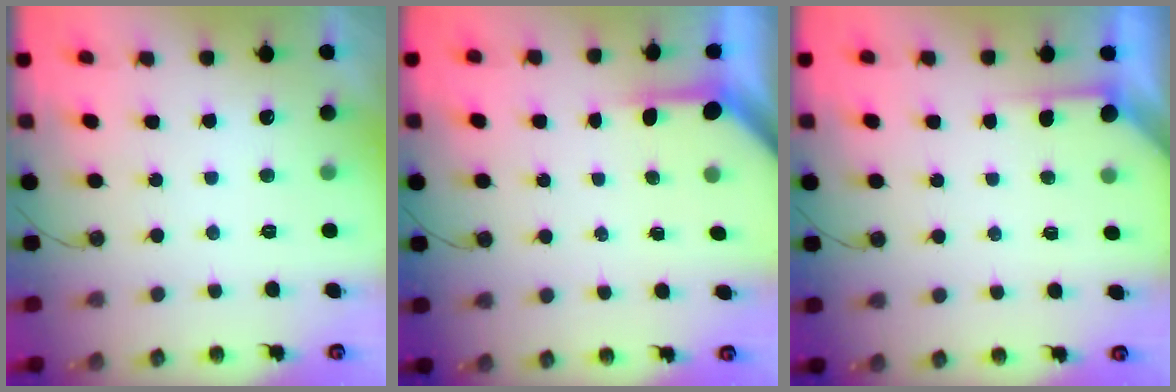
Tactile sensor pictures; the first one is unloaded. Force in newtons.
{"total": 3.3, "press": 3.2, "slide": 0.4}
{"total": 2.9, "press": 2.8, "slide": 0.4}